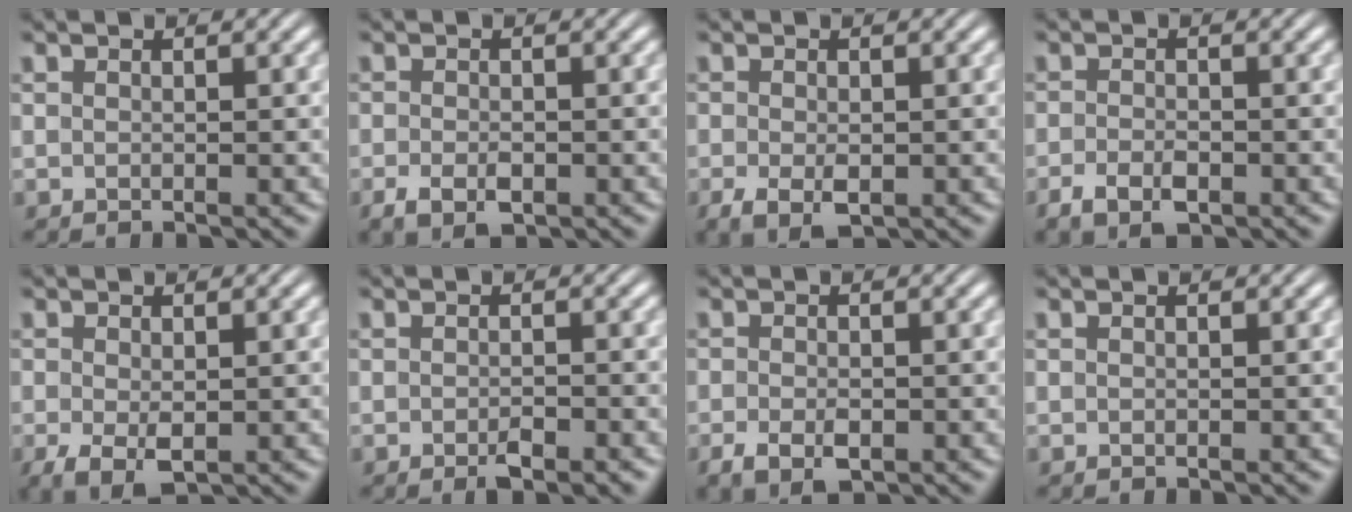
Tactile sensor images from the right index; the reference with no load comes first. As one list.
[{"total": 3.0, "force": [-1.5, 1.6, 2.0], "torque": [-0.039, -0.016, -0.018]}, {"total": 3.4, "force": [-1.6, 1.9, 2.4], "torque": [-0.051, -0.023, -0.013]}, {"total": 3.0, "force": [-1.8, 1.5, 1.8], "torque": [-0.034, -0.012, -0.027]}, {"total": 3.9, "force": [-1.7, 2.2, 2.8], "torque": [-0.060, -0.030, -0.012]}, {"total": 1.7, "force": [-1.2, 0.4, 1.1], "torque": [-0.015, 0.000, -0.022]}, {"total": 3.2, "force": [-1.6, 1.7, 2.1], "torque": [-0.042, -0.018, -0.018]}, {"total": 0.0}]